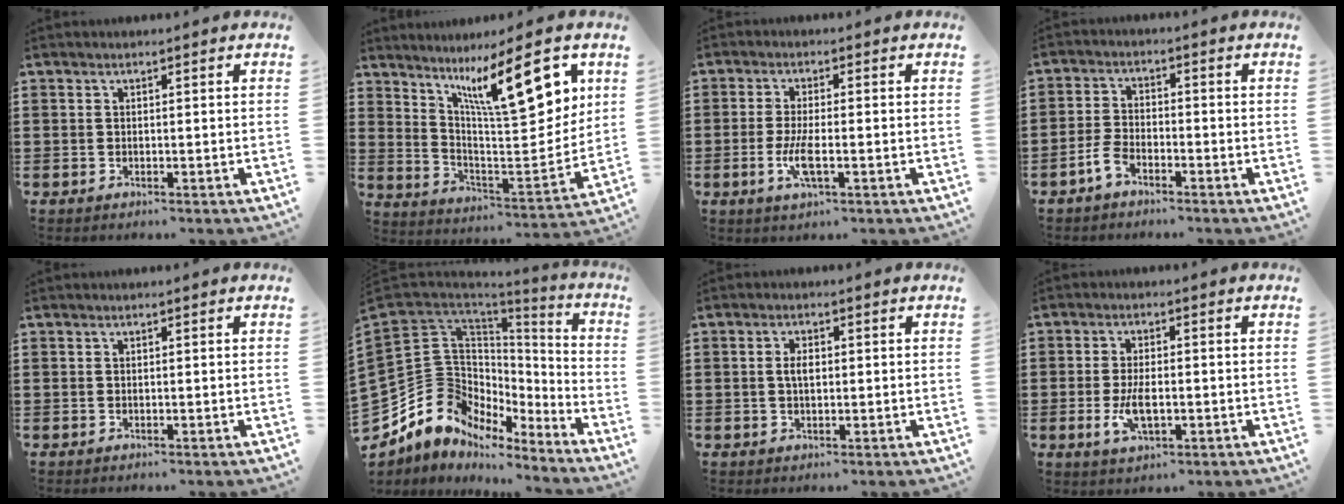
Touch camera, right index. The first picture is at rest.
{"total": 14.0, "force": [7.7, 3.6, 11.2], "torque": [-0.188, -0.028, 0.125]}
{"total": 4.7, "force": [-1.5, 1.1, 4.4], "torque": [-0.101, -0.008, -0.034]}
{"total": 3.3, "force": [-2.4, 1.3, 1.8], "torque": [-0.055, -0.001, -0.054]}
{"total": 0.0}
{"total": 11.9, "force": [-2.6, 10.6, 4.6], "torque": [-0.135, -0.023, -0.050]}
{"total": 2.3, "force": [0.2, 1.0, 2.1], "torque": [-0.041, 0.005, 0.001]}
{"total": 4.9, "force": [-1.0, 2.1, 4.3], "torque": [-0.094, -0.003, -0.021]}